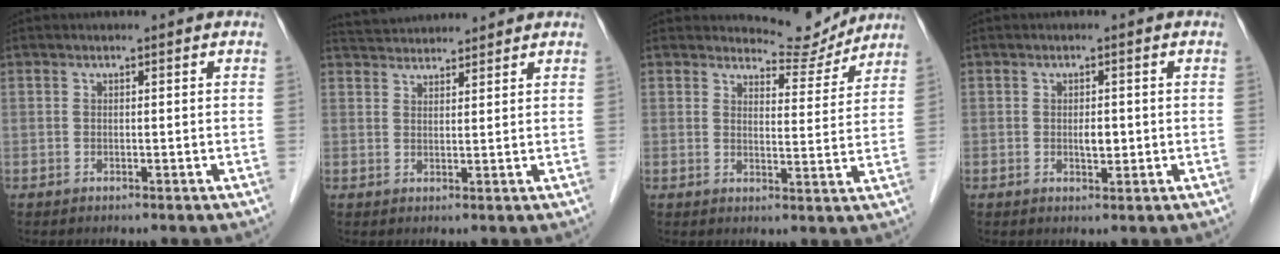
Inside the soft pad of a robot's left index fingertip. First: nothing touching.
{"total": 6.9, "force": [6.7, 0.7, 1.4], "torque": [-0.030, 0.034, 0.109]}
{"total": 6.3, "force": [6.2, 1.3, -0.1], "torque": [-0.003, -0.014, 0.078]}
{"total": 1.8, "force": [-0.3, 0.8, 1.6], "torque": [-0.028, -0.004, -0.003]}